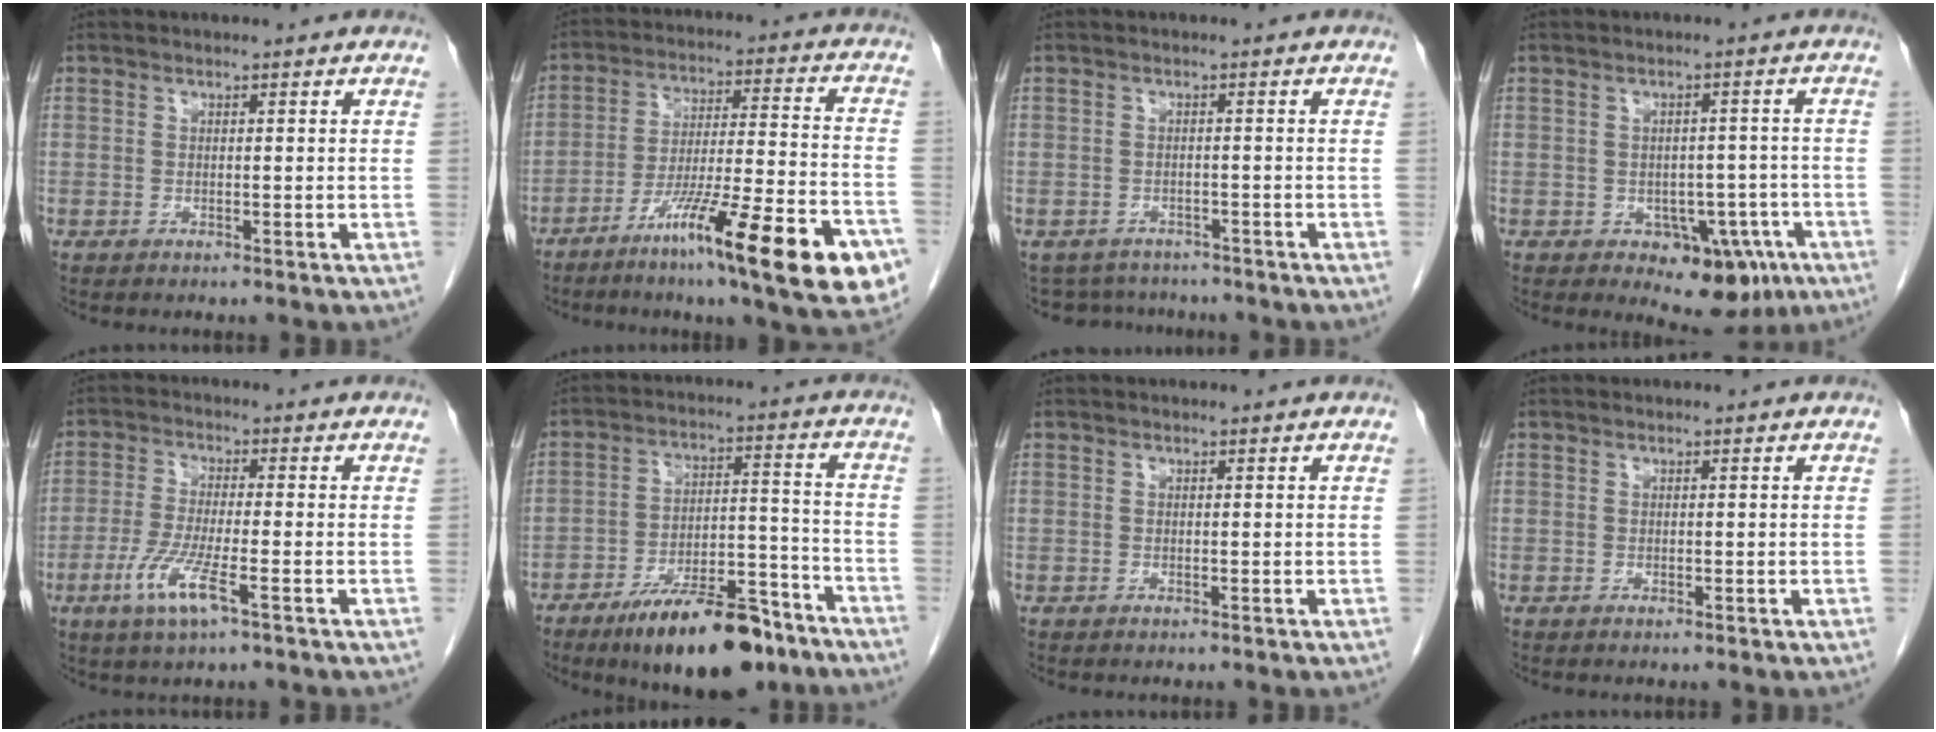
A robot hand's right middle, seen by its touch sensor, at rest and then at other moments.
{"total": 20.8, "force": [-11.3, 1.7, 17.4], "torque": [-0.216, -0.020, -0.175]}
{"total": 6.1, "force": [-5.5, 2.6, 0.3], "torque": [-0.005, 0.005, -0.074]}
{"total": 8.0, "force": [-3.9, 4.7, 5.1], "torque": [-0.044, 0.009, -0.040]}
{"total": 7.1, "force": [-3.3, 0.6, 6.3], "torque": [-0.135, -0.016, -0.063]}
{"total": 16.1, "force": [-11.6, 4.5, 10.1], "torque": [-0.139, 0.018, -0.185]}
{"total": 0.0}
{"total": 0.0}